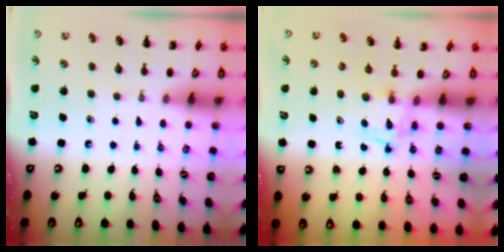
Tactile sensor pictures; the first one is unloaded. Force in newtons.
{"total": 2.5, "press": 2.3, "slide": 1.0}